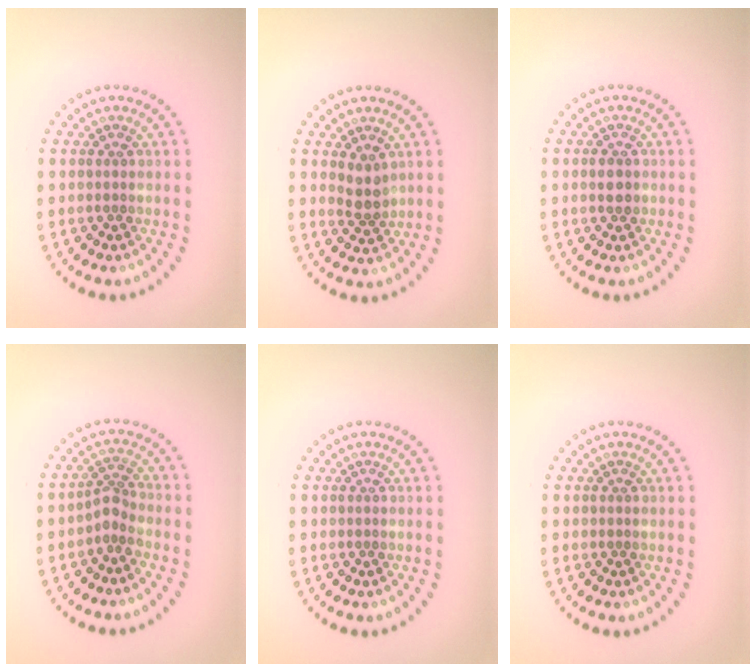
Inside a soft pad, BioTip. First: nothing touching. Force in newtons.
{"total": 2.1, "press": 1.6, "slide": 1.3}
{"total": 1.7, "press": 1.7, "slide": 0.1}
{"total": 2.0, "press": 1.4, "slide": 1.4}
{"total": 0.0}
{"total": 0.0}